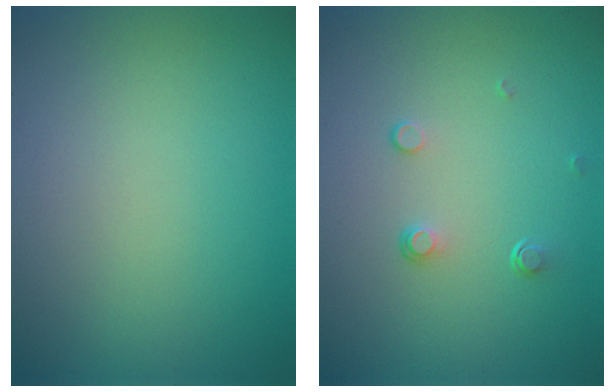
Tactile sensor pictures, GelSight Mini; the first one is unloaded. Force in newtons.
{"total": 1.0, "press": 0.7, "slide": 0.8}